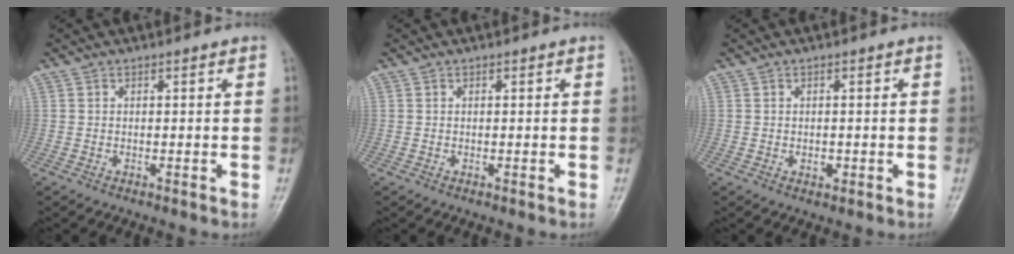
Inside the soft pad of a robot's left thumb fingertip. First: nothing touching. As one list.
[{"total": 0.0}, {"total": 1.5, "force": [-0.3, 1.1, 1.0], "torque": [-0.008, 0.001, -0.002]}]